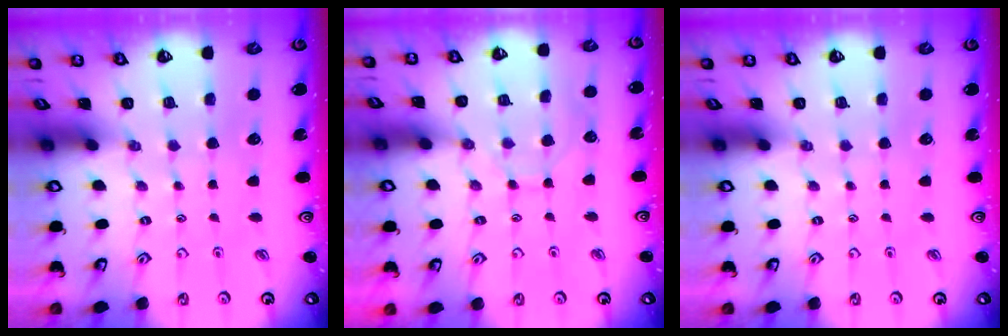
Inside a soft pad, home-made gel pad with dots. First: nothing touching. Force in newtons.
{"total": 7.6, "press": 7.6, "slide": 0.5}
{"total": 0.0}